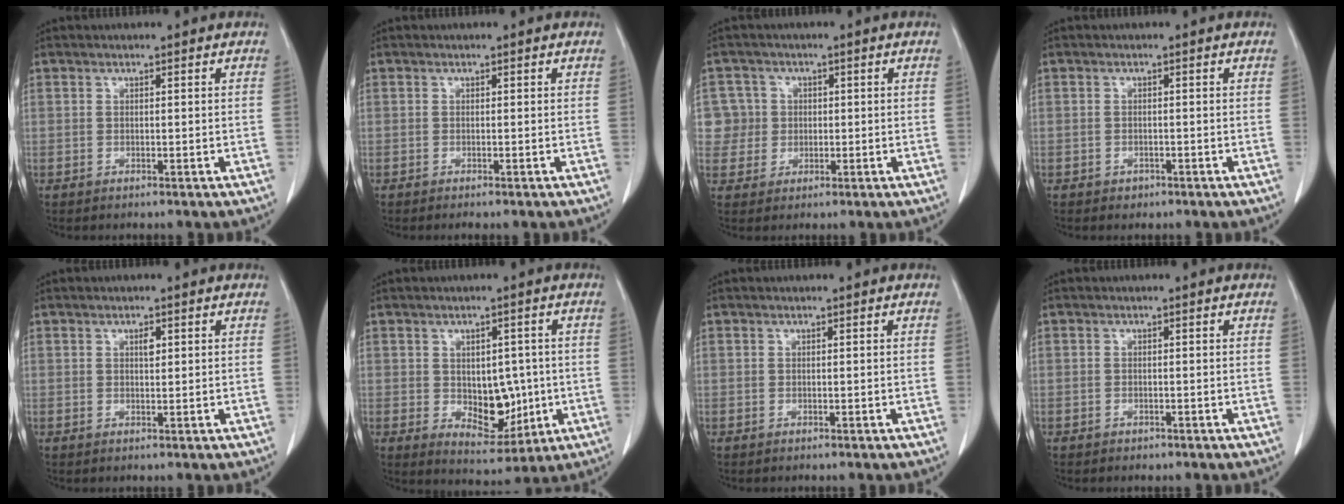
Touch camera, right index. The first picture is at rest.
{"total": 0.7, "force": [-0.6, 0.1, 0.4], "torque": [-0.006, -0.001, -0.010]}
{"total": 5.6, "force": [0.8, 5.5, -0.1], "torque": [0.015, 0.018, 0.017]}
{"total": 1.2, "force": [-0.7, 0.9, 0.3], "torque": [-0.007, 0.002, -0.008]}
{"total": 1.2, "force": [0.5, 0.5, 1.0], "torque": [-0.017, 0.000, 0.007]}
{"total": 7.8, "force": [-0.5, 4.9, 6.0], "torque": [-0.082, 0.000, 0.010]}
{"total": 0.0}
{"total": 0.6, "force": [-0.4, 0.4, 0.1], "torque": [-0.009, 0.000, -0.006]}